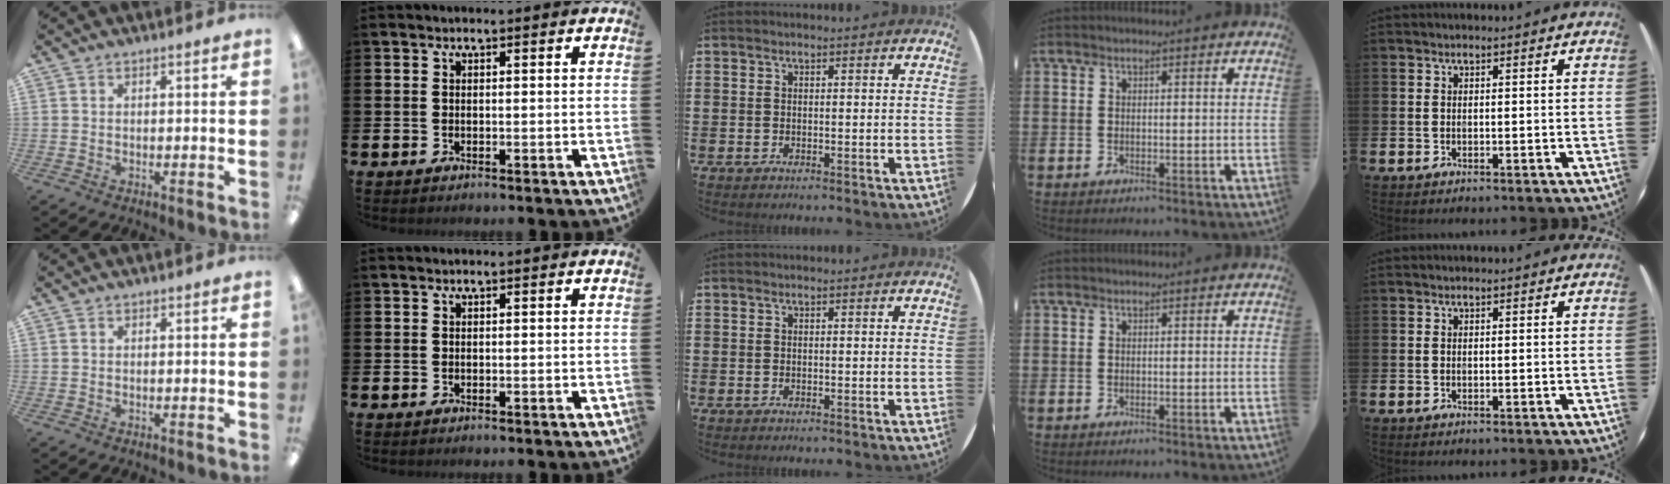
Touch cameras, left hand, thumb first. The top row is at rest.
{}